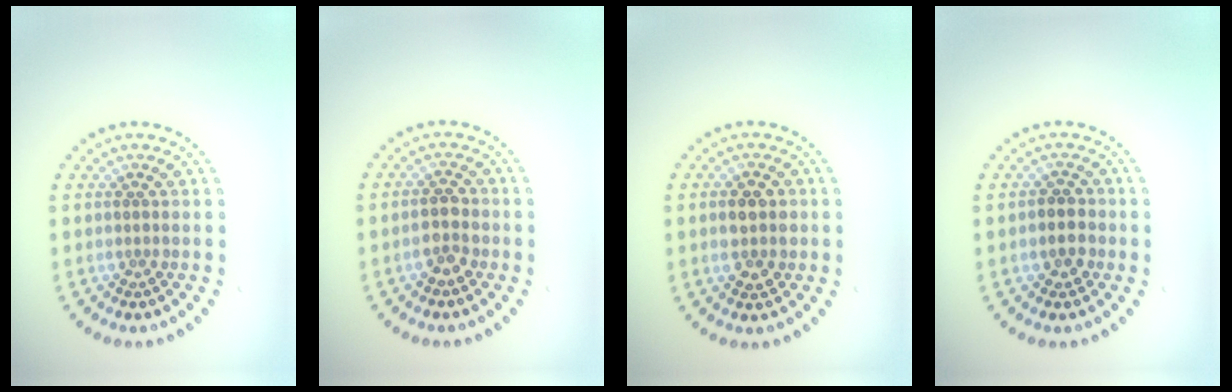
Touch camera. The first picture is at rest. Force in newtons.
{"total": 2.3, "press": 2.3, "slide": 0.6}
{"total": 3.6, "press": 3.6, "slide": 0.2}
{"total": 2.3, "press": 2.2, "slide": 0.6}